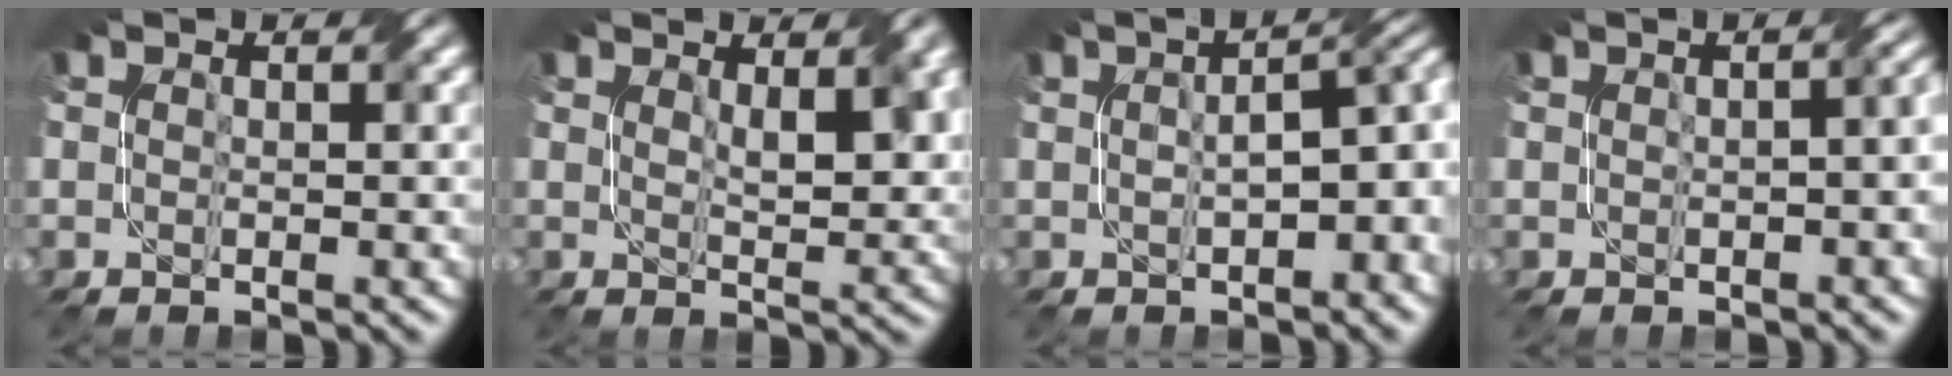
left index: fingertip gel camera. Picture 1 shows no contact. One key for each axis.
{"total": 3.3, "fx": 1.7, "fy": 1.0, "fz": 2.6, "tx": -0.042, "ty": 0.000, "tz": 0.039}
{"total": 6.6, "fx": 0.2, "fy": 2.9, "fz": 5.9, "tx": -0.068, "ty": 0.010, "tz": 0.017}
{"total": 4.8, "fx": 0.1, "fy": 2.6, "fz": 4.1, "tx": -0.022, "ty": 0.013, "tz": 0.001}